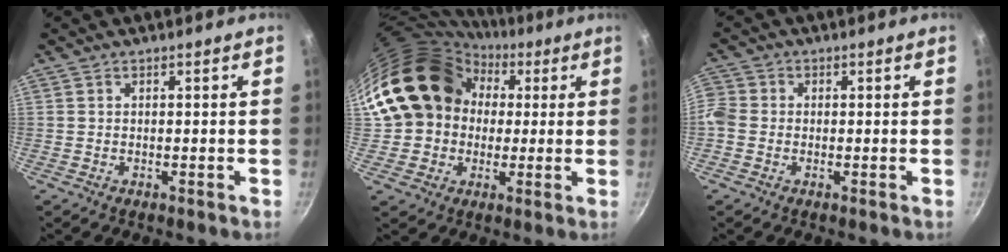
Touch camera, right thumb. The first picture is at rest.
{"total": 17.8, "force": [3.0, 15.2, 8.7], "torque": [-0.127, 0.045, 0.051]}
{"total": 4.3, "force": [-1.1, 3.7, 1.9], "torque": [-0.041, 0.009, -0.037]}